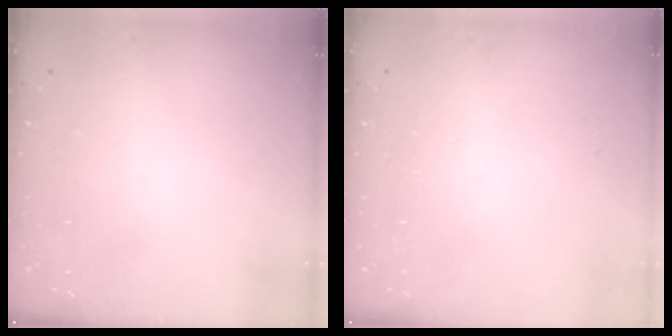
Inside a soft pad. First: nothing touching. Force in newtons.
{"total": 0.0}